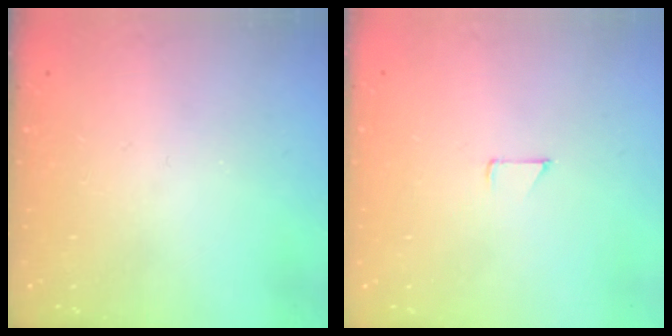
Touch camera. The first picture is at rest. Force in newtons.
{"total": 3.4, "press": 3.4, "slide": 0.3}